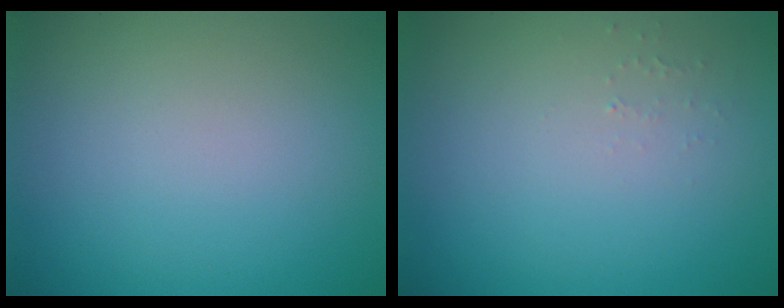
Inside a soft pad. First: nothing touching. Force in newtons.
{"total": 0.5, "press": 0.5, "slide": 0.1}